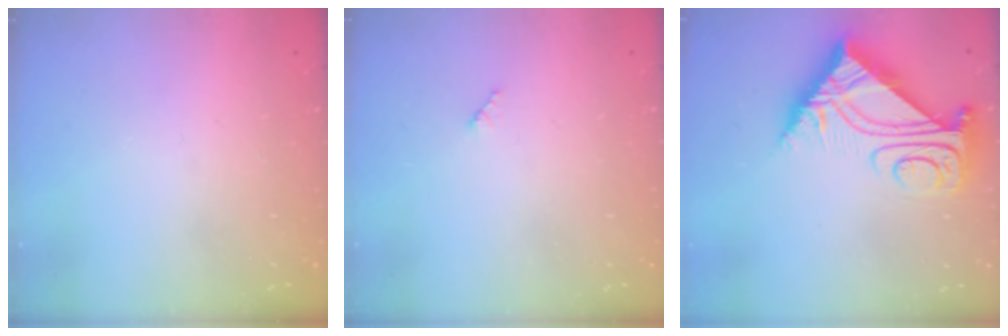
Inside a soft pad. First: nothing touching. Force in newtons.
{"total": 2.5, "press": 2.5, "slide": 0.3}
{"total": 10.3, "press": 10.2, "slide": 1.2}